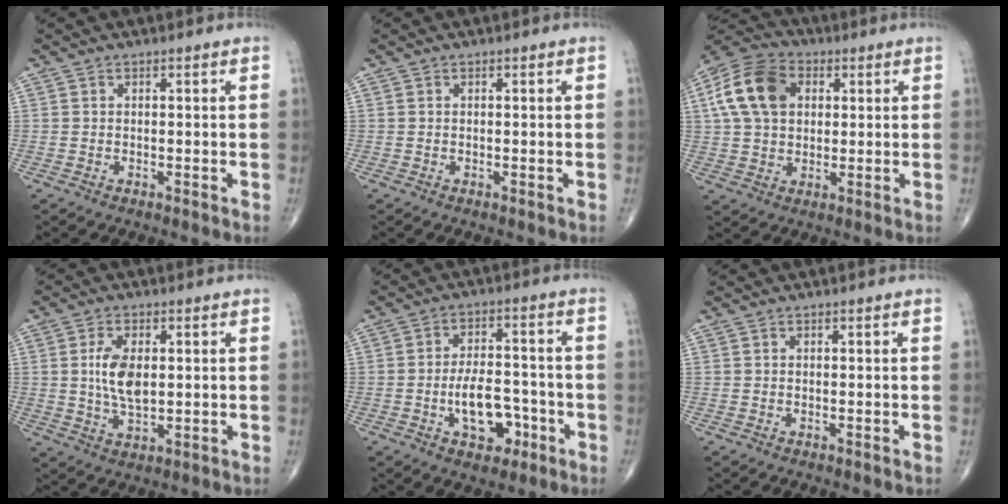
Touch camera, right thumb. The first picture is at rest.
{"total": 0.0}
{"total": 13.9, "force": [3.4, 9.8, 9.2], "torque": [-0.160, 0.014, 0.052]}
{"total": 7.7, "force": [1.0, 4.0, 6.5], "torque": [-0.123, -0.008, 0.022]}
{"total": 9.6, "force": [-3.3, 5.5, 7.0], "torque": [-0.092, 0.029, -0.050]}
{"total": 0.0}